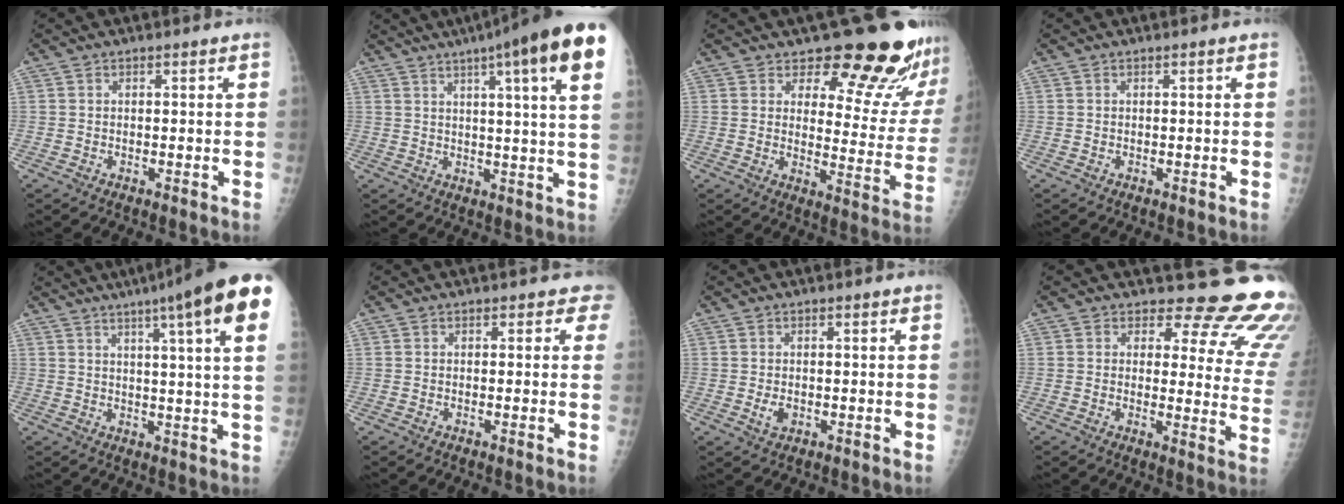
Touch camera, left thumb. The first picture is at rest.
{"total": 19.9, "force": [10.9, 1.8, 16.6], "torque": [-0.229, -0.012, 0.124]}
{"total": 17.5, "force": [15.3, 5.5, 6.6], "torque": [-0.026, -0.134, 0.179]}
{"total": 0.0}
{"total": 18.9, "force": [10.3, 1.4, 15.8], "torque": [-0.215, -0.011, 0.116]}
{"total": 1.8, "force": [1.2, 1.3, 0.4], "torque": [0.022, -0.004, -0.003]}
{"total": 2.2, "force": [-0.2, 1.5, 1.6], "torque": [-0.026, -0.003, -0.001]}
{"total": 18.1, "force": [14.8, 7.4, 7.2], "torque": [-0.041, -0.119, 0.142]}